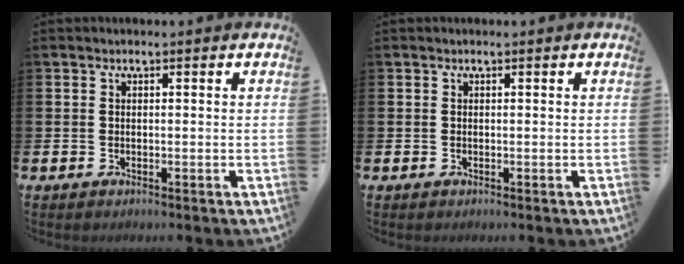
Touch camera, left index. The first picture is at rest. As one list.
[{"total": 0.0}]